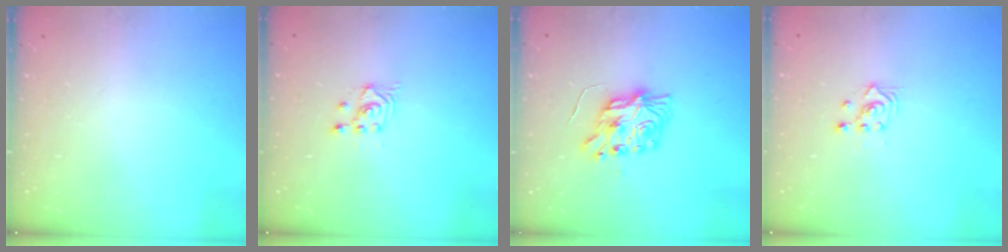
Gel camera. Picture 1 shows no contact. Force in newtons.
{"total": 2.7, "press": 2.7, "slide": 0.2}
{"total": 8.6, "press": 8.6, "slide": 1.0}
{"total": 2.3, "press": 2.3, "slide": 0.3}